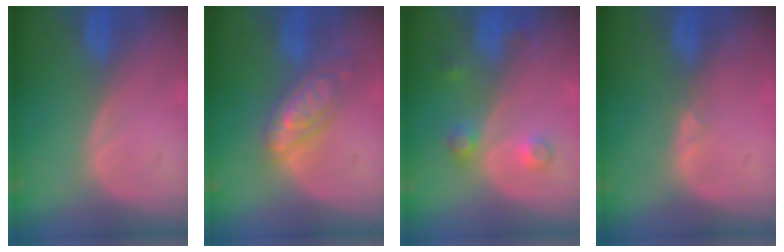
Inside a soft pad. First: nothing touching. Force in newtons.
{"total": 6.7, "press": 6.7, "slide": 0.4}
{"total": 3.5, "press": 3.2, "slide": 1.6}
{"total": 0.9, "press": 0.9, "slide": 0.3}